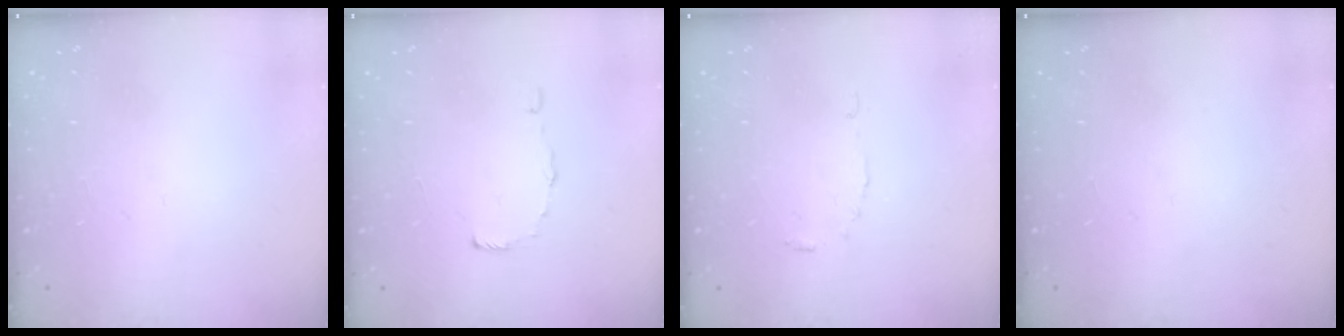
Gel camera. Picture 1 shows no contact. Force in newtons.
{"total": 3.8, "press": 3.7, "slide": 0.4}
{"total": 3.4, "press": 3.4, "slide": 0.4}
{"total": 0.0}